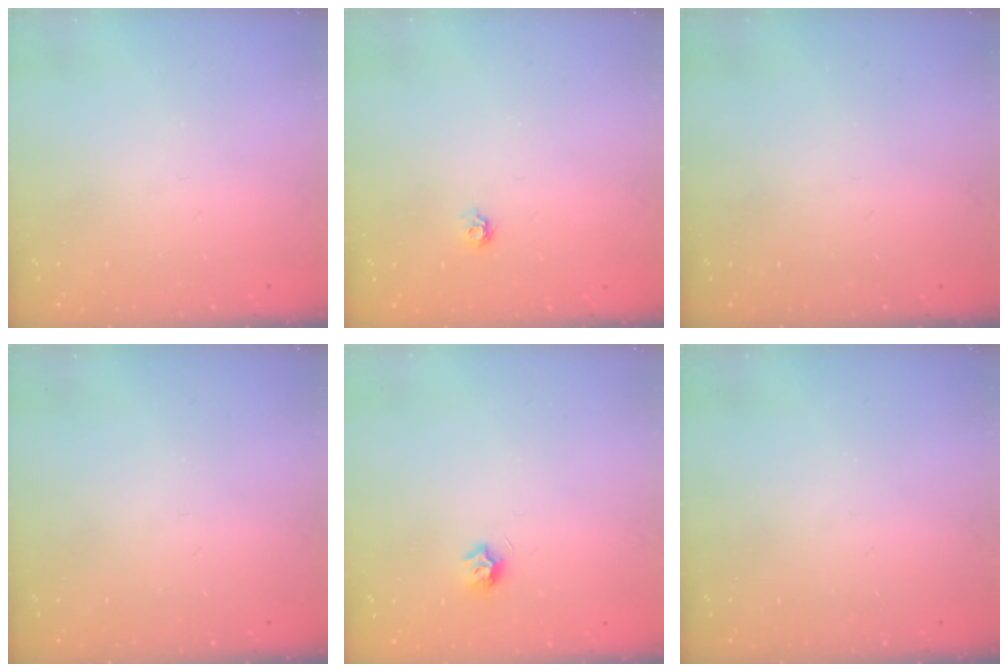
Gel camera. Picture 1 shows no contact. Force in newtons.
{"total": 4.6, "press": 4.6, "slide": 0.7}
{"total": 0.0}
{"total": 0.0}
{"total": 6.6, "press": 6.5, "slide": 0.6}
{"total": 0.0}